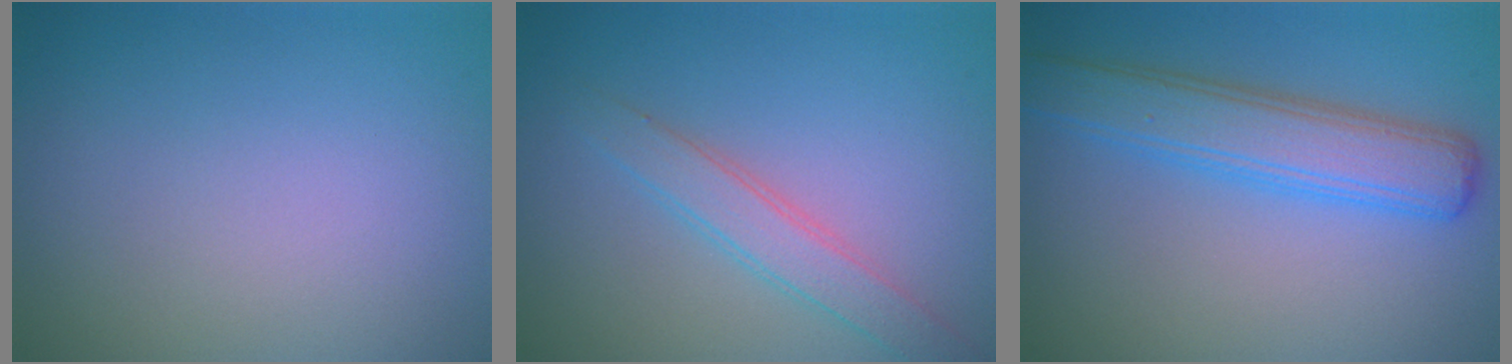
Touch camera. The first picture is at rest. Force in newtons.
{"total": 2.6, "press": 2.6, "slide": 0.1}
{"total": 5.1, "press": 5.1, "slide": 0.1}